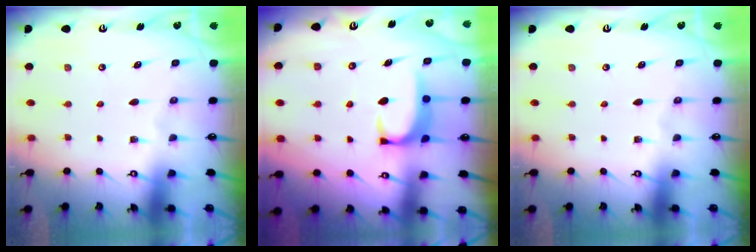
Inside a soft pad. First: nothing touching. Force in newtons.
{"total": 2.0, "press": 1.9, "slide": 0.5}
{"total": 0.0}